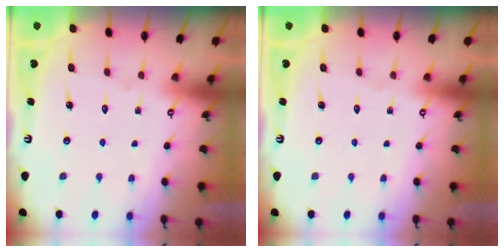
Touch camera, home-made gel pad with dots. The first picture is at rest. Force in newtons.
{"total": 0.0}